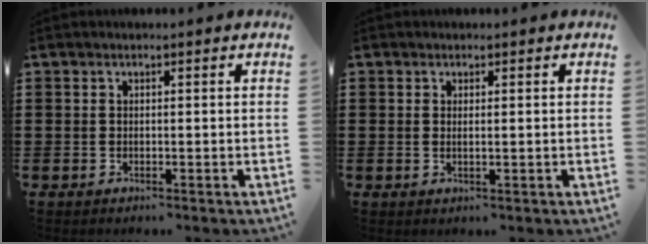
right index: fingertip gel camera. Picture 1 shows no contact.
{"total": 0.7, "force": [0.3, 0.0, 0.7], "torque": [-0.012, -0.001, 0.006]}